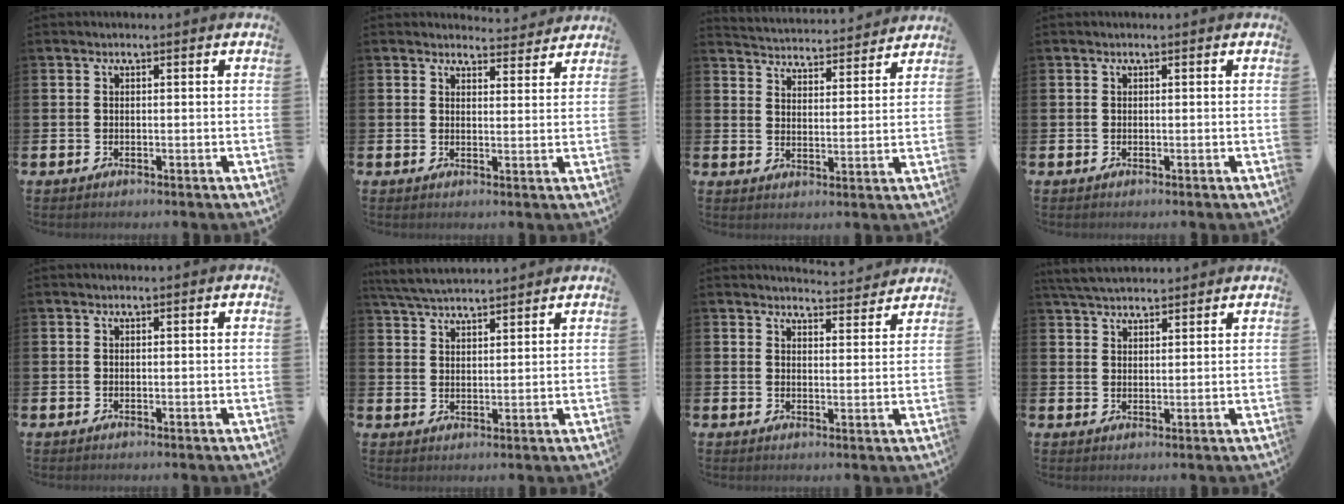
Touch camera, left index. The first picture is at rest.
{"total": 3.5, "force": [3.4, 0.6, -0.1], "torque": [0.010, -0.025, 0.059]}
{"total": 4.4, "force": [4.4, 0.4, -0.2], "torque": [-0.011, -0.044, 0.075]}
{"total": 0.0}
{"total": 0.0}
{"total": 4.6, "force": [4.4, 0.5, 1.0], "torque": [-0.037, -0.020, 0.082]}
{"total": 4.3, "force": [4.2, 0.3, 0.1], "torque": [0.004, -0.033, 0.074]}
{"total": 4.2, "force": [4.1, 0.7, 0.9], "torque": [-0.033, -0.010, 0.077]}